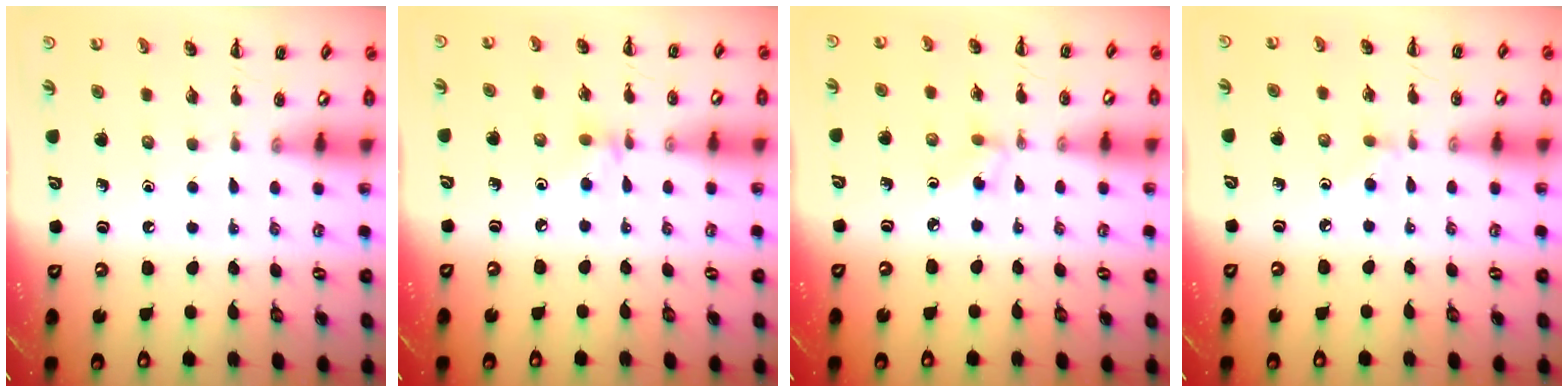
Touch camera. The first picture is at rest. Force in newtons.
{"total": 3.8, "press": 3.5, "slide": 1.3}
{"total": 2.9, "press": 2.7, "slide": 1.2}
{"total": 2.6, "press": 2.4, "slide": 1.1}